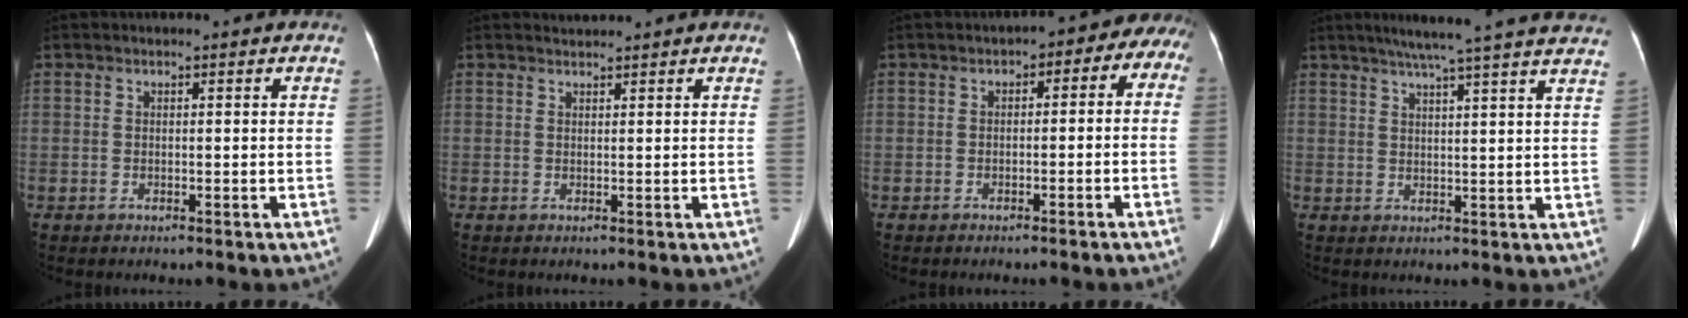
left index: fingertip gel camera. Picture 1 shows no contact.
{"total": 1.0, "force": [0.9, -0.2, -0.2], "torque": [-0.008, 0.004, 0.020]}
{"total": 5.8, "force": [-0.9, 3.9, 4.2], "torque": [-0.035, 0.045, -0.018]}
{"total": 19.0, "force": [16.4, -0.5, 9.6], "torque": [-0.146, 0.004, 0.202]}